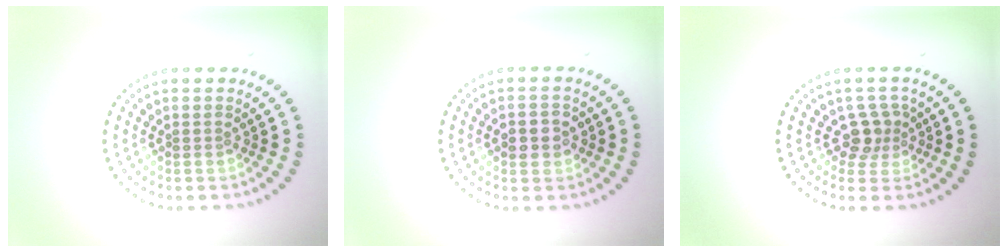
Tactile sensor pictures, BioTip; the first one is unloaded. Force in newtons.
{"total": 2.4, "press": 2.4, "slide": 0.2}
{"total": 2.3, "press": 1.8, "slide": 1.5}